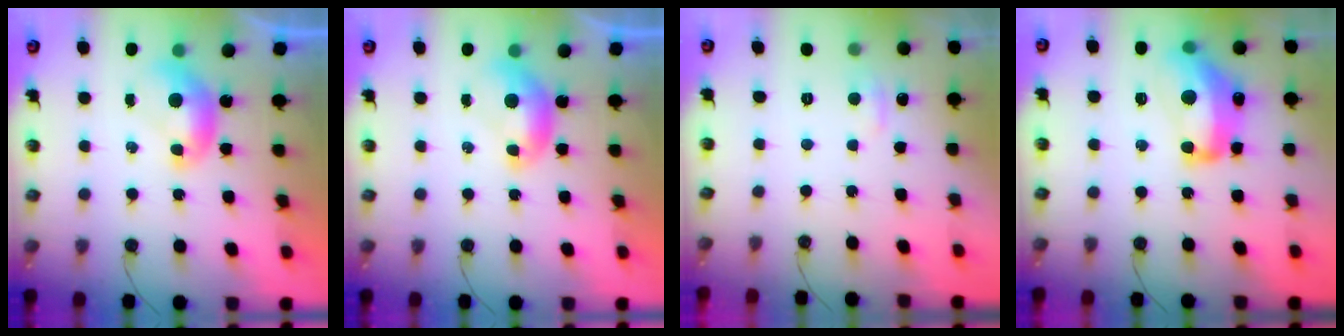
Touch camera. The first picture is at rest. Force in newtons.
{"total": 0.0}
{"total": 1.0, "press": 0.7, "slide": 0.8}
{"total": 11.4, "press": 11.4, "slide": 0.8}